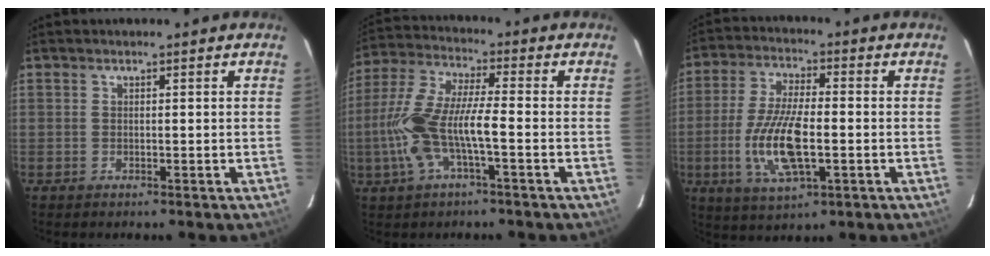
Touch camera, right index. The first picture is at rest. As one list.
[{"total": 12.3, "force": [-3.3, 2.6, 11.6], "torque": [-0.250, 0.002, -0.063]}, {"total": 12.9, "force": [-2.8, 4.4, 11.8], "torque": [-0.245, -0.007, -0.051]}]